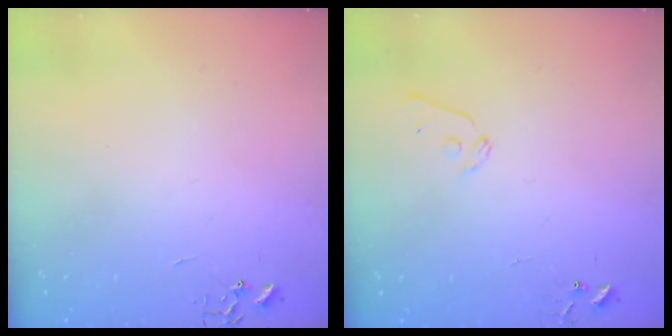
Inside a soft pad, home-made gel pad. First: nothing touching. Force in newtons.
{"total": 7.2, "press": 7.2, "slide": 0.5}